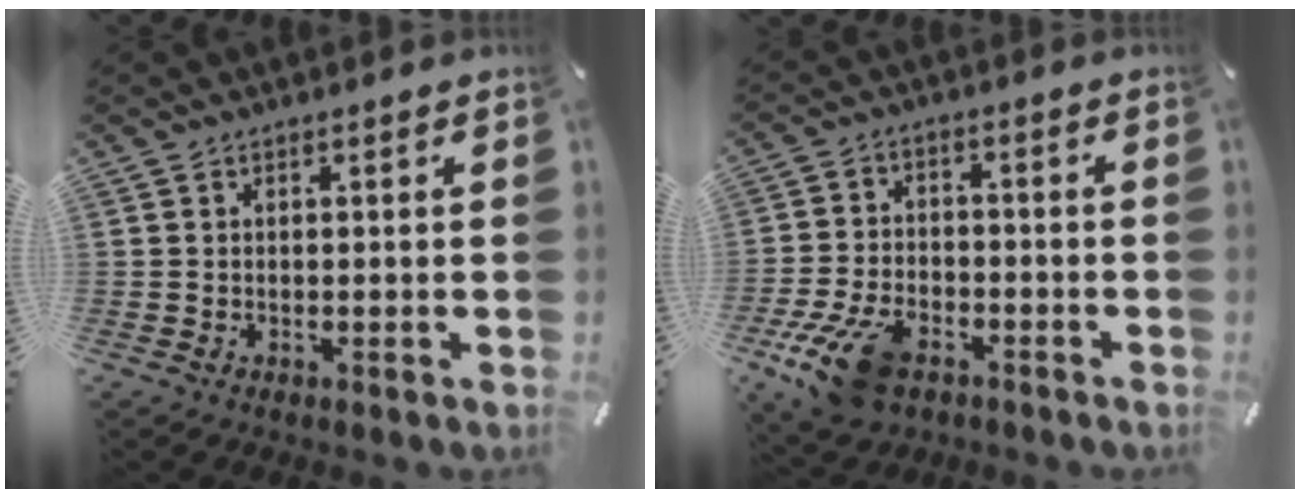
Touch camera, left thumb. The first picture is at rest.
{"total": 12.6, "force": [-7.1, 7.0, 7.7], "torque": [-0.159, 0.031, -0.127]}